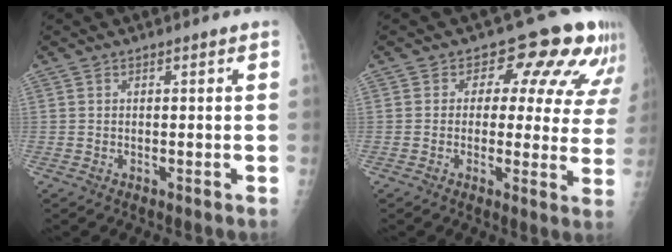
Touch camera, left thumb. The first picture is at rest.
{"total": 13.1, "force": [7.7, 7.8, 7.2], "torque": [-0.026, -0.026, 0.066]}